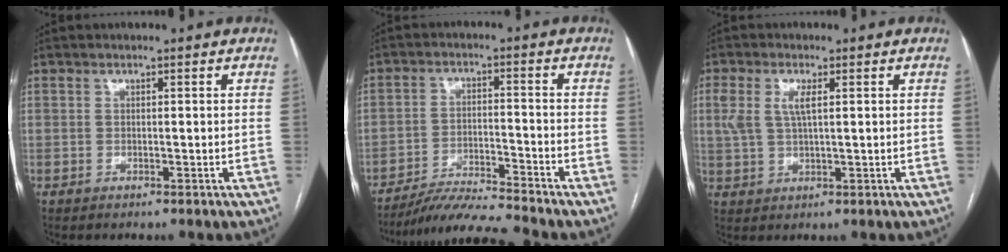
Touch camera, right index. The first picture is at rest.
{"total": 7.6, "force": [-7.2, -1.8, 1.6], "torque": [-0.025, -0.013, -0.135]}
{"total": 4.6, "force": [1.4, 1.5, 4.1], "torque": [-0.098, 0.011, 0.033]}